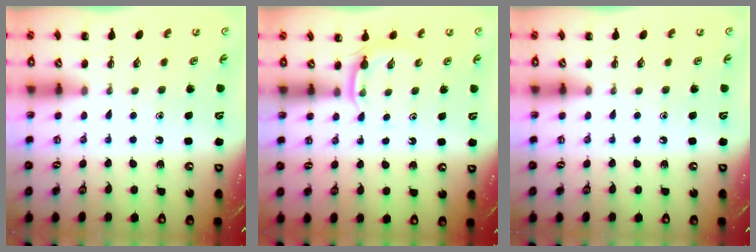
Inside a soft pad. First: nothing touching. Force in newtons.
{"total": 3.1, "press": 2.9, "slide": 1.1}
{"total": 0.0}